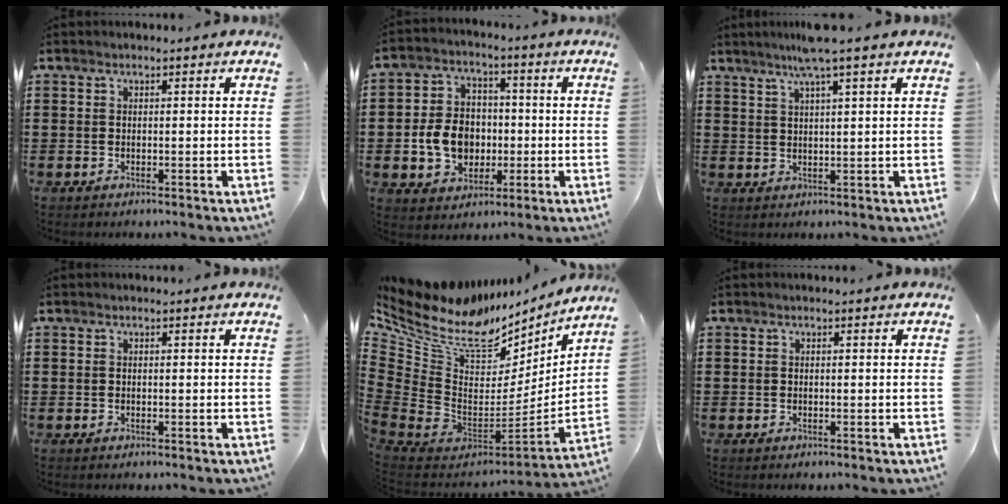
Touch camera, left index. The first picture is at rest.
{"total": 8.5, "force": [-1.3, 7.0, 4.6], "torque": [-0.109, 0.013, -0.025]}
{"total": 5.0, "force": [3.5, -0.8, 3.4], "torque": [-0.075, 0.000, 0.060]}
{"total": 0.0}
{"total": 10.7, "force": [7.3, 5.8, 5.2], "torque": [-0.154, -0.075, 0.122]}
{"total": 0.0}